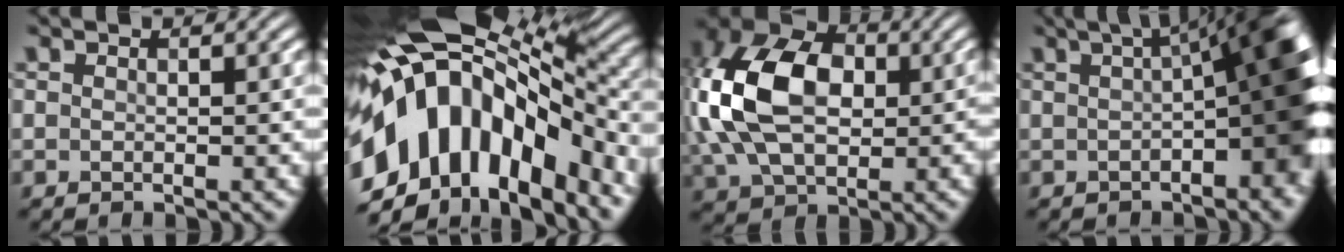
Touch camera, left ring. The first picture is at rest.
{"total": 16.8, "force": [-2.5, 10.3, 13.0], "torque": [-0.253, 0.006, -0.065]}
{"total": 13.0, "force": [0.9, 9.1, 9.2], "torque": [-0.202, 0.000, 0.006]}
{"total": 9.9, "force": [1.5, 3.1, 9.2], "torque": [-0.095, 0.020, 0.012]}